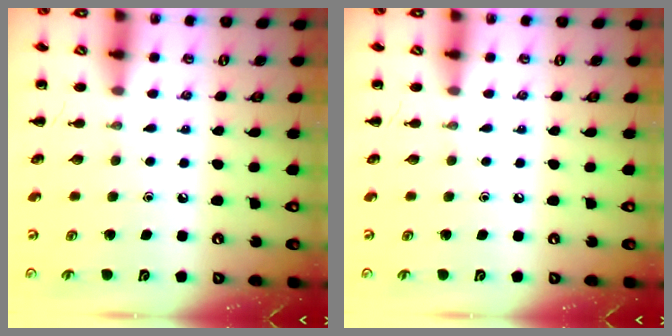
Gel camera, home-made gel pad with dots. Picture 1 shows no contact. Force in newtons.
{"total": 0.0}